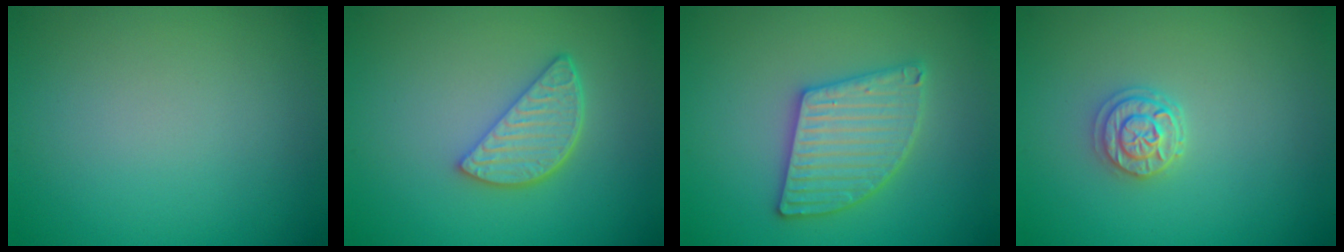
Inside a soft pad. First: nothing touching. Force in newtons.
{"total": 3.7, "press": 3.0, "slide": 2.1}
{"total": 5.2, "press": 5.2, "slide": 0.5}
{"total": 2.2, "press": 2.0, "slide": 0.8}